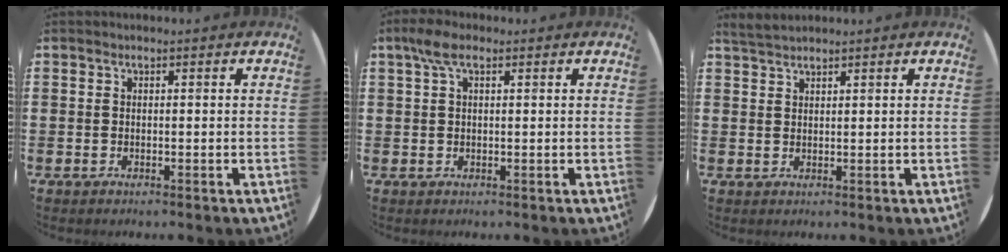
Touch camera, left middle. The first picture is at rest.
{"total": 3.4, "force": [1.7, 1.4, 2.6], "torque": [-0.057, 0.009, 0.028]}
{"total": 2.0, "force": [1.9, 0.3, 0.5], "torque": [-0.013, 0.004, 0.038]}